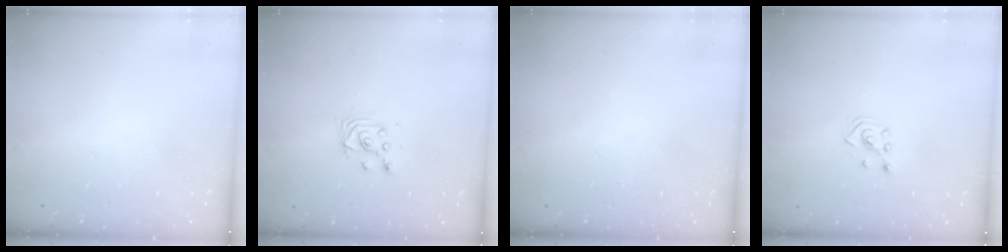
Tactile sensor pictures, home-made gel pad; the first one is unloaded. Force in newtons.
{"total": 3.8, "press": 3.8, "slide": 0.3}
{"total": 0.0}
{"total": 2.5, "press": 2.5, "slide": 0.4}